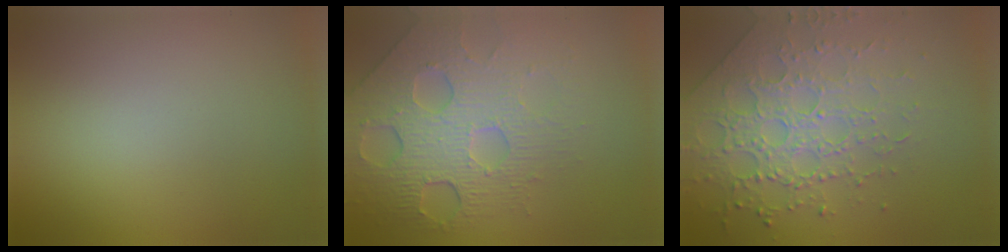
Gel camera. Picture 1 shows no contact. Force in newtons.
{"total": 7.9, "press": 5.3, "slide": 5.8}
{"total": 4.8, "press": 4.5, "slide": 1.6}